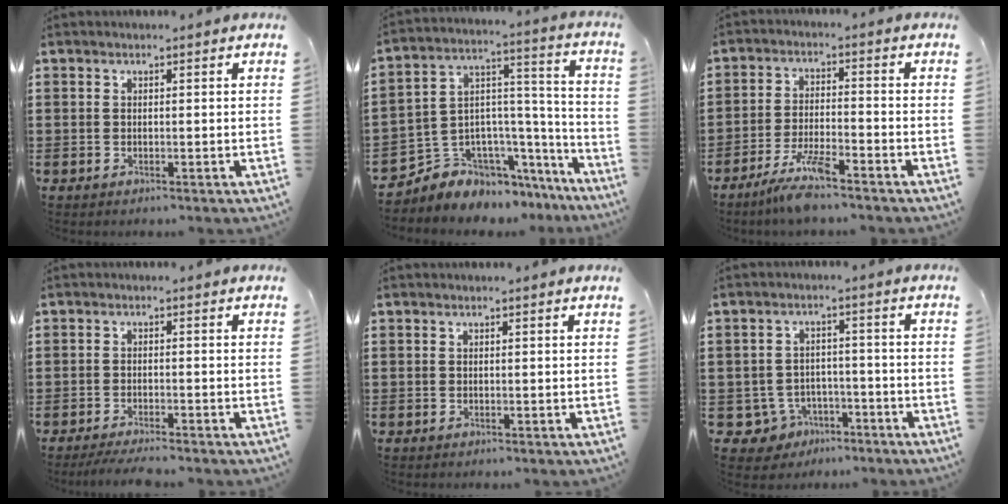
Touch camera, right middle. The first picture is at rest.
{"total": 5.3, "force": [-3.7, 3.7, -0.7], "torque": [-0.007, -0.011, -0.067]}
{"total": 6.2, "force": [-4.7, 0.6, 3.9], "torque": [-0.089, -0.013, -0.091]}
{"total": 2.7, "force": [-2.5, -0.1, 0.9], "torque": [-0.023, -0.003, -0.051]}
{"total": 0.0}
{"total": 4.5, "force": [-3.4, 2.9, 1.0], "torque": [-0.040, 0.007, -0.068]}